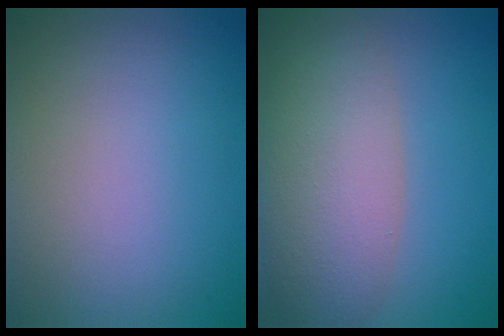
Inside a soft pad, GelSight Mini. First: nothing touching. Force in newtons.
{"total": 7.4, "press": 7.4, "slide": 0.3}